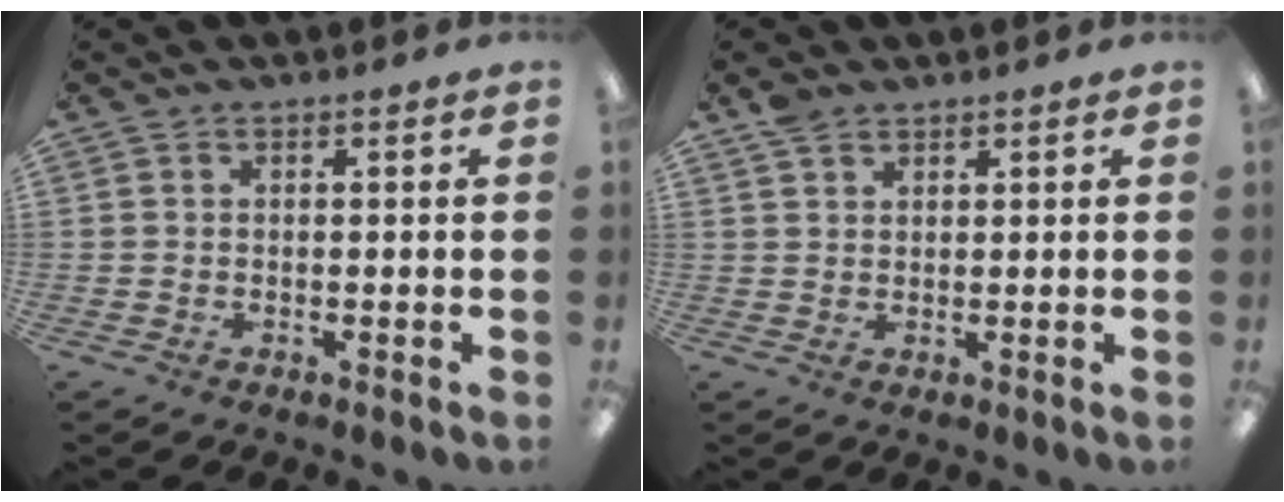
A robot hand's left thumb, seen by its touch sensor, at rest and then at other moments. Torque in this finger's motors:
{"motor_torque": [-0.09, -0.08, 0.15, 0.20, -0.04]}